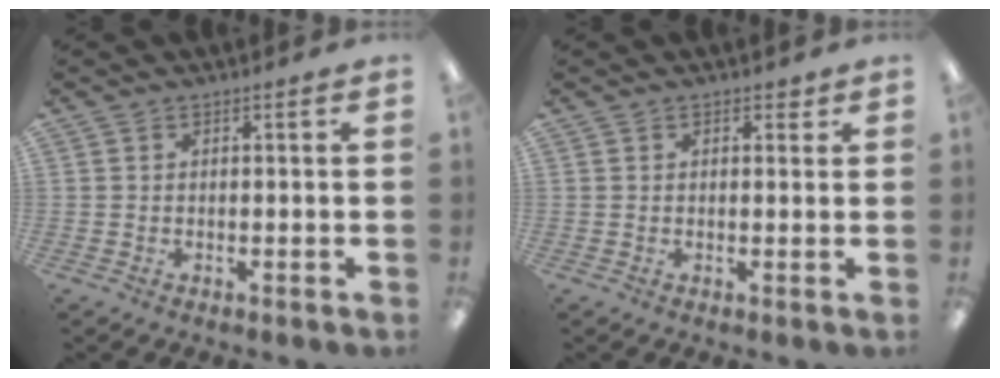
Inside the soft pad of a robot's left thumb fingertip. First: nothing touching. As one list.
[{"total": 1.7, "force": [0.9, 1.0, 0.9], "torque": [-0.003, -0.003, 0.013]}]